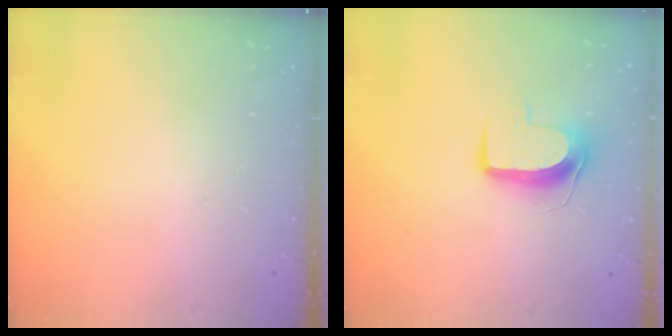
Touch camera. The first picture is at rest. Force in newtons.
{"total": 8.8, "press": 8.8, "slide": 0.5}